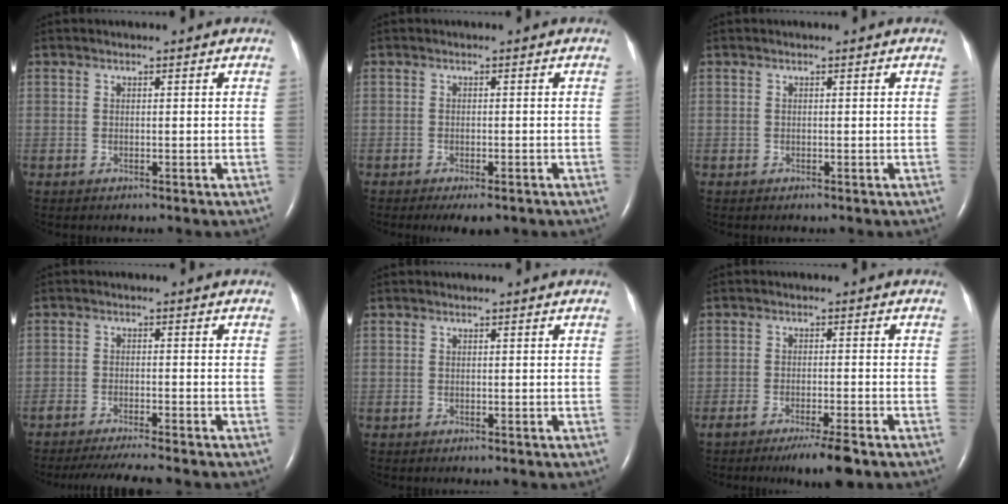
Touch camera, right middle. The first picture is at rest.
{"total": 3.8, "force": [-2.7, 1.2, 2.4], "torque": [-0.031, -0.006, -0.036]}
{"total": 0.0}
{"total": 7.3, "force": [-6.5, -0.1, 3.4], "torque": [-0.045, -0.017, -0.104]}
{"total": 0.0}
{"total": 5.8, "force": [-4.1, 0.2, 4.1], "torque": [-0.062, -0.013, -0.065]}